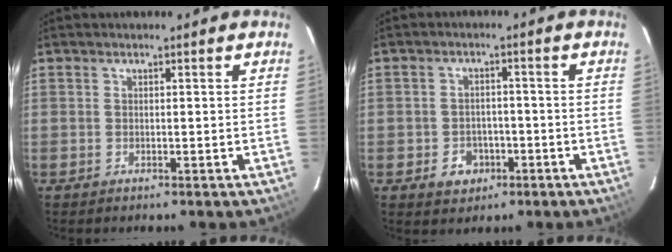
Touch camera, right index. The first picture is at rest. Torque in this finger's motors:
{"motor_torque": [0.36, -0.08, -0.06, -0.15]}